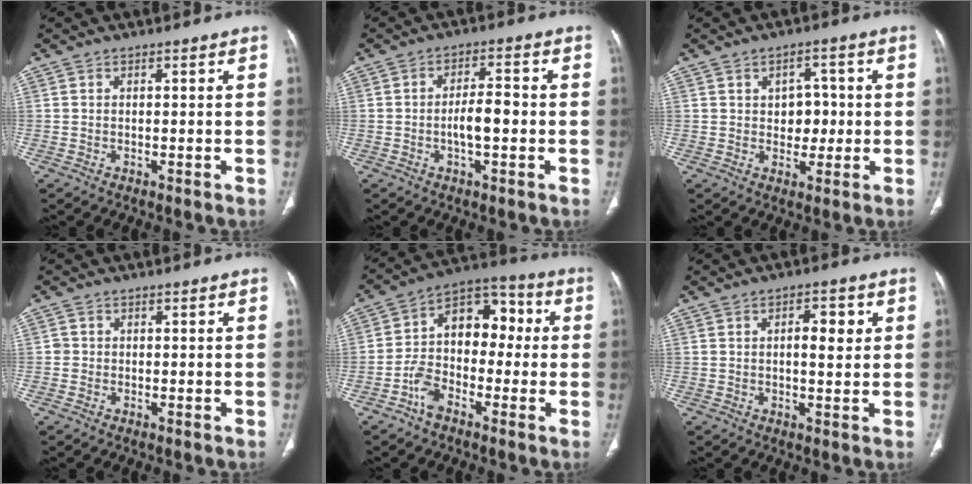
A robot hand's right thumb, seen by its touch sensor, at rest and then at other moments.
{"total": 5.7, "force": [-1.2, 2.1, 5.1], "torque": [-0.087, 0.018, -0.023]}
{"total": 5.5, "force": [0.3, 4.1, 3.6], "torque": [-0.014, 0.002, 0.003]}
{"total": 1.0, "force": [-0.2, 1.0, 0.1], "torque": [0.004, 0.005, -0.004]}
{"total": 12.4, "force": [-2.7, 8.6, 8.6], "torque": [-0.115, 0.050, -0.062]}
{"total": 4.8, "force": [1.1, 2.1, 4.1], "torque": [-0.050, -0.003, 0.014]}